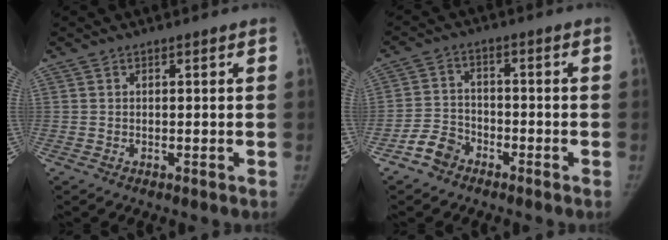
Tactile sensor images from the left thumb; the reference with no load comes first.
{"total": 5.4, "force": [-3.8, 3.6, 1.5], "torque": [-0.018, 0.022, -0.077]}